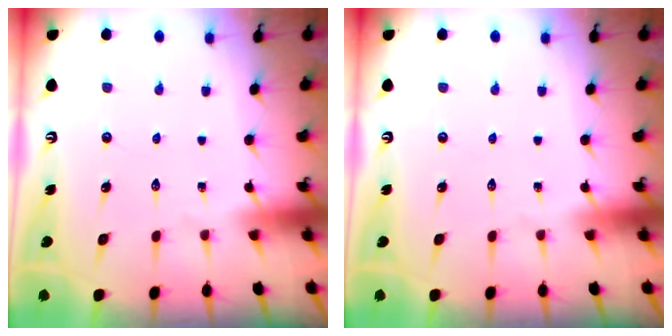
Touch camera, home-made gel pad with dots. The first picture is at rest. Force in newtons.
{"total": 0.0}